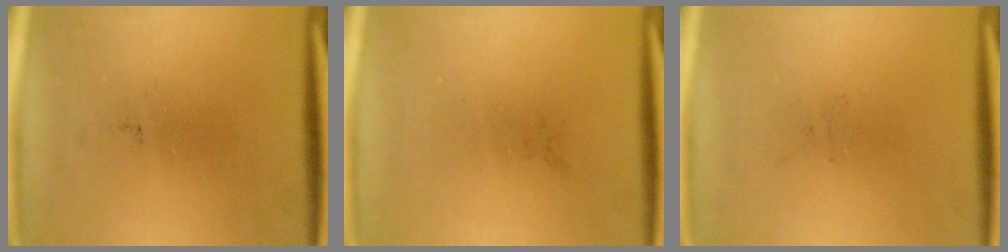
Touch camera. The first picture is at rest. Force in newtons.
{"total": 0.0}
{"total": 0.0}